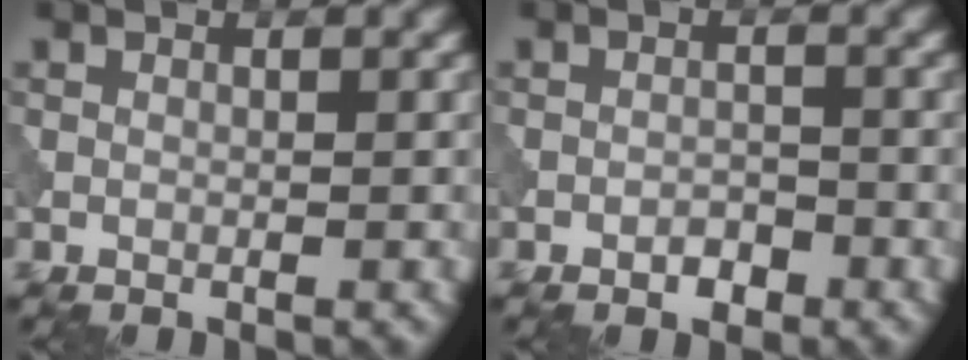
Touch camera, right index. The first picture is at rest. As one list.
[{"total": 1.5, "force": [-1.0, 0.8, 0.8], "torque": [-0.011, 0.002, -0.019]}]